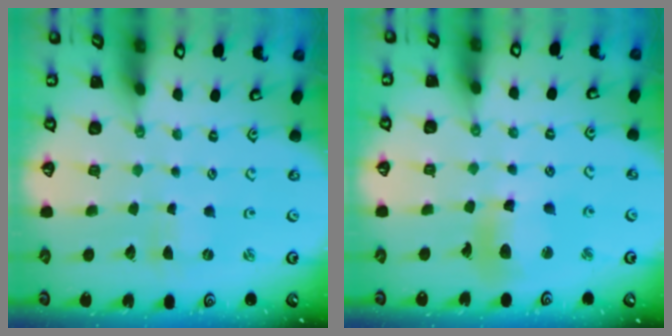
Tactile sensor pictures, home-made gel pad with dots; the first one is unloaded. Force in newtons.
{"total": 11.5, "press": 11.2, "slide": 2.2}